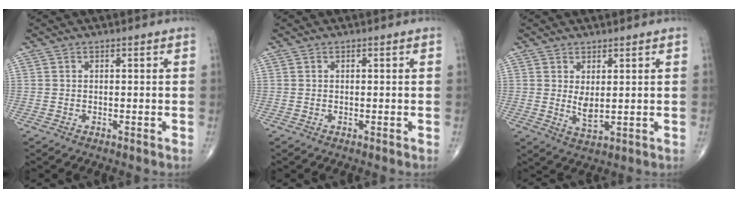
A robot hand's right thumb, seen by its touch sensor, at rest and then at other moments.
{"total": 0.0}
{"total": 3.6, "force": [0.8, 1.5, 3.2], "torque": [-0.055, -0.017, 0.022]}